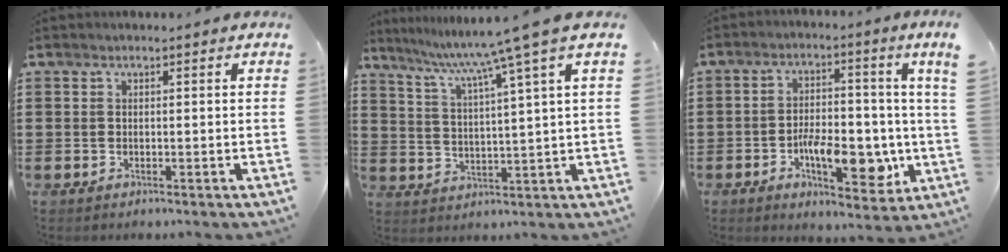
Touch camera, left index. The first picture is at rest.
{"total": 8.3, "force": [6.1, -1.8, 5.3], "torque": [-0.126, -0.036, 0.093]}
{"total": 9.0, "force": [-2.0, 2.9, 8.3], "torque": [-0.142, -0.001, -0.034]}